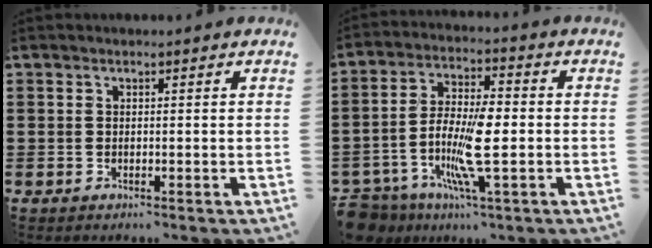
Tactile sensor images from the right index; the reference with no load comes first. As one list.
[{"total": 9.8, "force": [-3.6, 3.7, 8.3], "torque": [-0.176, -0.002, -0.067]}]